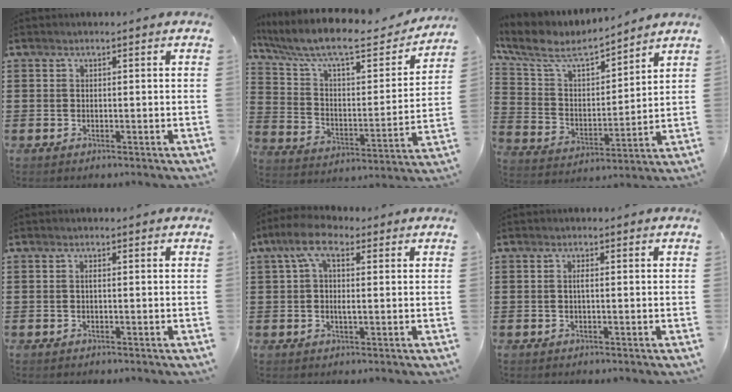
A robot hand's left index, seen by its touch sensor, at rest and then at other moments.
{"total": 10.1, "force": [8.0, 1.8, 5.8], "torque": [-0.146, -0.049, 0.134]}
{"total": 7.3, "force": [6.2, 1.8, 3.3], "torque": [-0.096, -0.039, 0.102]}
{"total": 0.6, "force": [0.0, 0.1, 0.6], "torque": [-0.011, -0.001, 0.001]}
{"total": 5.5, "force": [1.6, 2.2, 4.8], "torque": [-0.102, 0.008, 0.022]}
{"total": 1.0, "force": [0.0, 0.1, 1.0], "torque": [-0.020, 0.001, -0.001]}